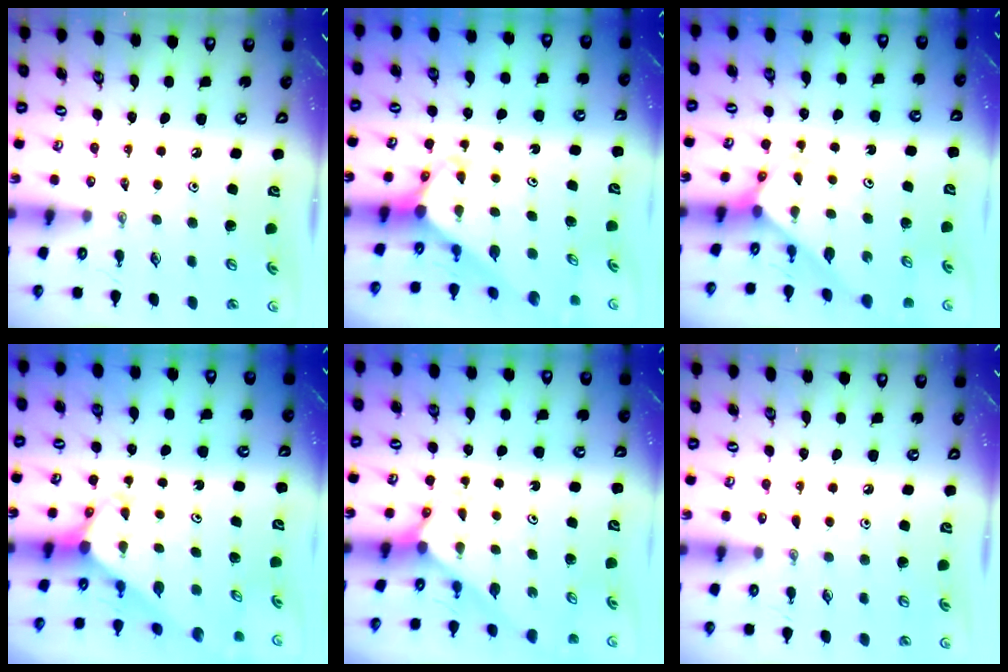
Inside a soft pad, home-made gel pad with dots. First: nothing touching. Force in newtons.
{"total": 3.7, "press": 3.7, "slide": 0.2}
{"total": 2.8, "press": 2.8, "slide": 0.1}
{"total": 3.3, "press": 3.3, "slide": 0.2}
{"total": 2.0, "press": 2.0, "slide": 0.1}
{"total": 4.3, "press": 4.3, "slide": 0.4}